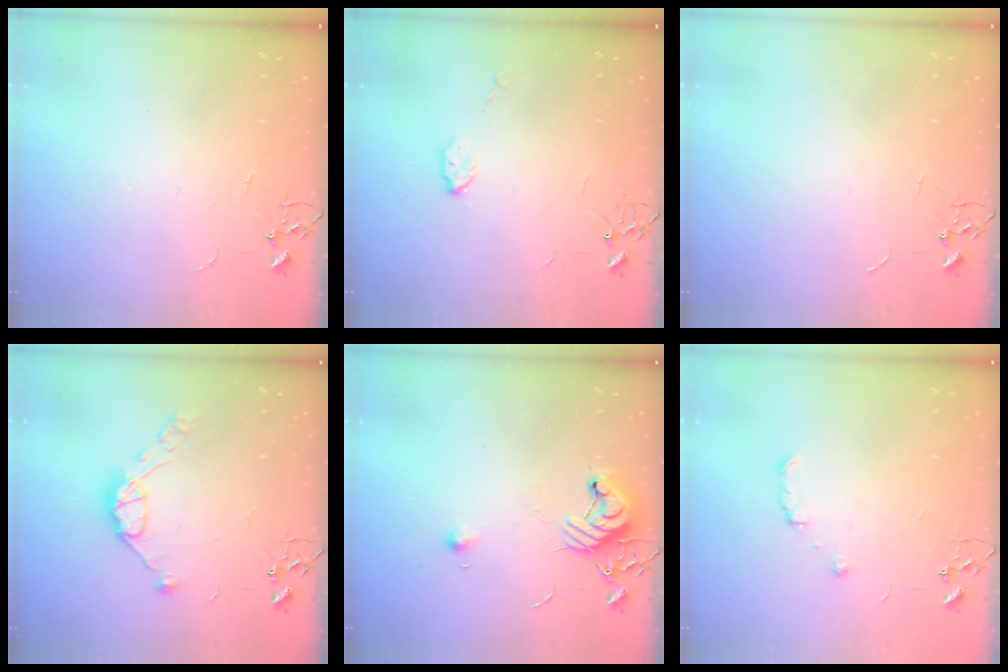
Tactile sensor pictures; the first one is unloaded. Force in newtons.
{"total": 4.6, "press": 4.5, "slide": 0.8}
{"total": 0.0}
{"total": 10.5, "press": 10.5, "slide": 0.7}
{"total": 10.3, "press": 10.2, "slide": 1.2}
{"total": 5.8, "press": 5.8, "slide": 0.8}